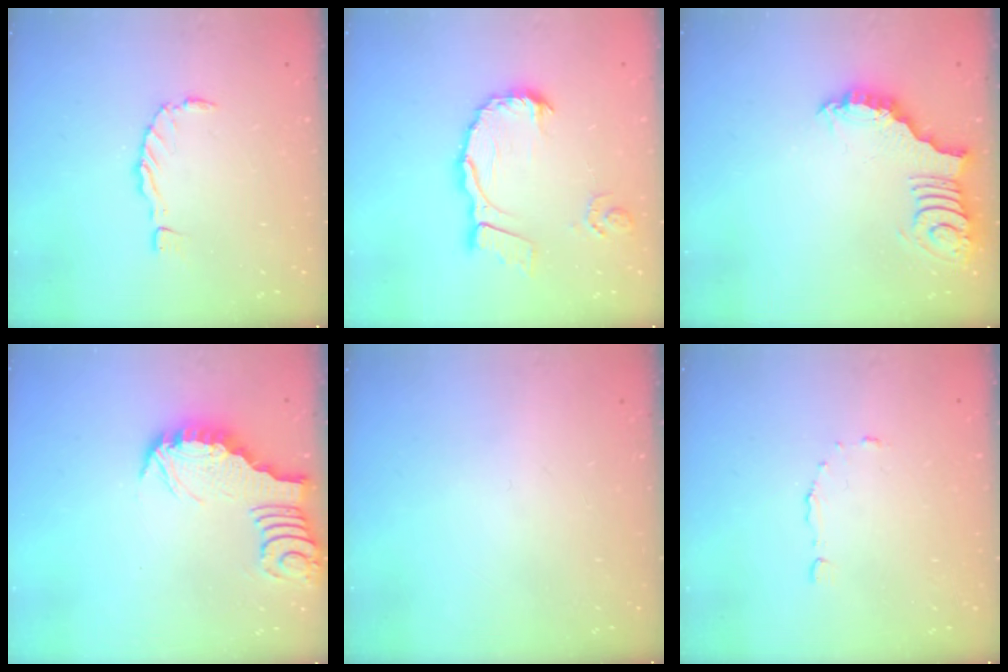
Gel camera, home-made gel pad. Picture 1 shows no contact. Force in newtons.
{"total": 12.0, "press": 12.0, "slide": 0.9}
{"total": 3.2, "press": 3.2, "slide": 0.2}
{"total": 3.0, "press": 2.9, "slide": 0.3}
{"total": 0.0}
{"total": 4.0, "press": 3.9, "slide": 0.3}